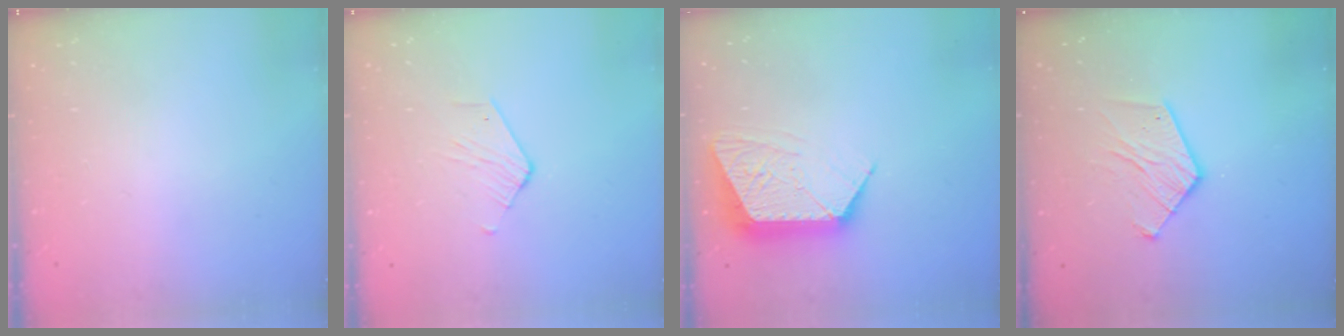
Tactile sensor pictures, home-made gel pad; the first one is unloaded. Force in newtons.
{"total": 2.7, "press": 2.7, "slide": 0.3}
{"total": 11.8, "press": 11.8, "slide": 0.8}
{"total": 9.9, "press": 9.9, "slide": 0.8}